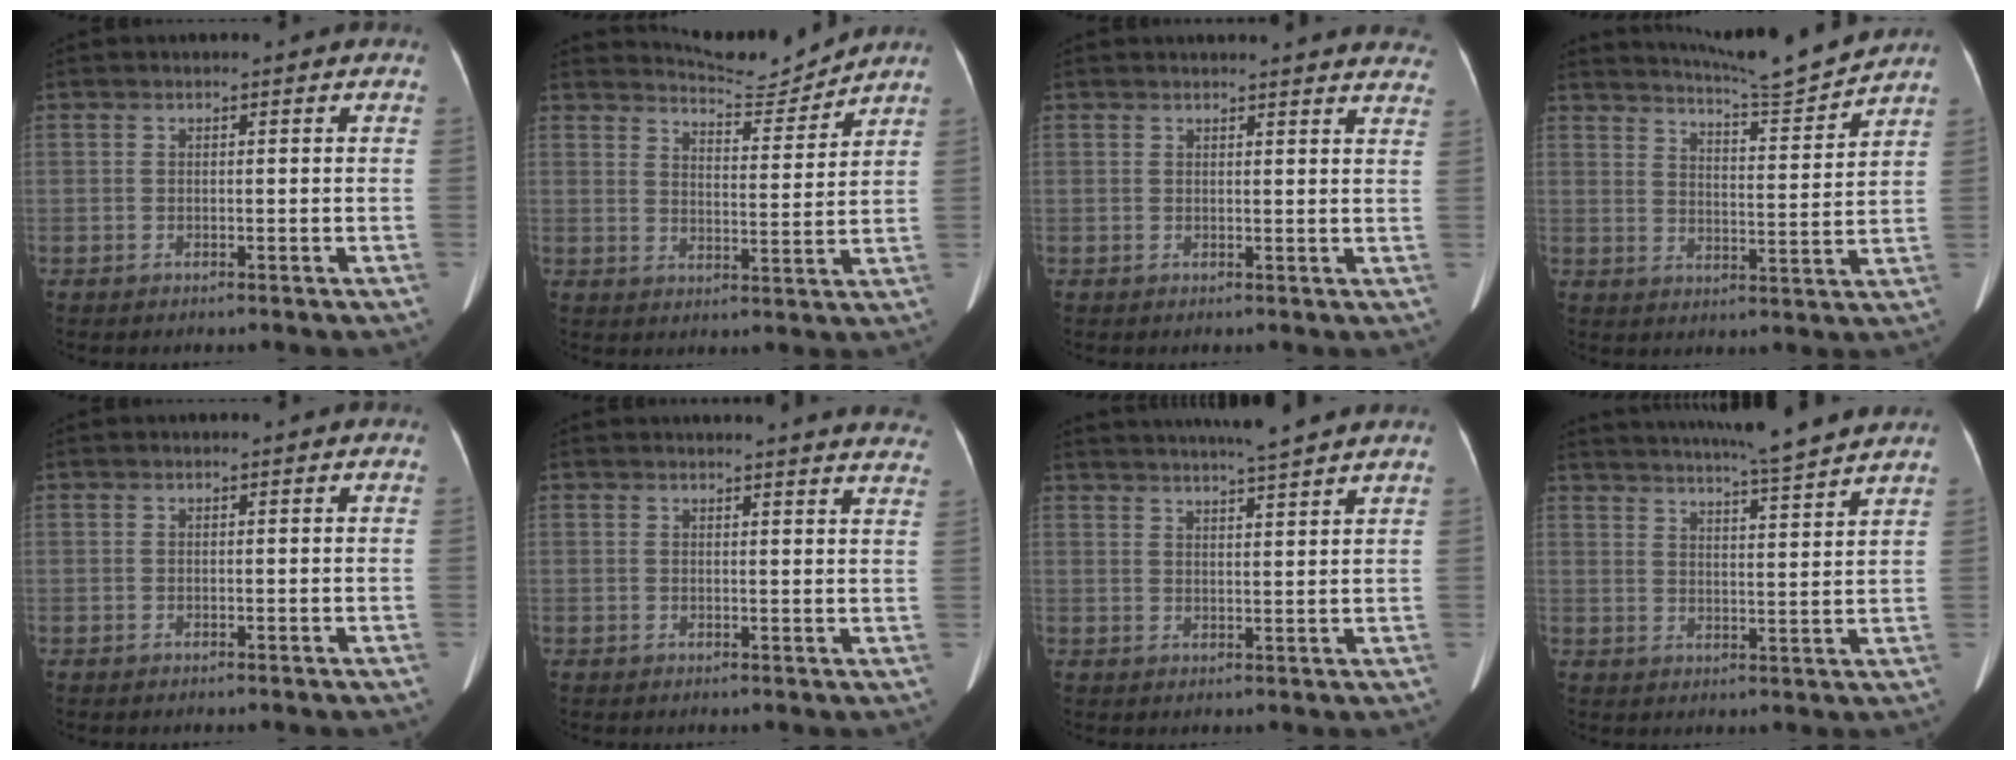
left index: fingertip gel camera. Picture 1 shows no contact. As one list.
[{"total": 7.1, "force": [7.0, -0.5, -0.4], "torque": [-0.007, -0.015, 0.109]}, {"total": 14.7, "force": [14.2, 1.5, 3.3], "torque": [-0.021, -0.044, 0.135]}, {"total": 10.7, "force": [10.4, -1.6, 2.2], "torque": [-0.044, -0.024, 0.158]}, {"total": 0.0}, {"total": 15.5, "force": [15.0, 1.0, 3.7], "torque": [-0.031, -0.055, 0.146]}, {"total": 10.1, "force": [9.1, -1.1, 4.2], "torque": [-0.070, 0.009, 0.126]}, {"total": 14.7, "force": [13.4, -1.2, 6.1], "torque": [-0.106, -0.014, 0.185]}]